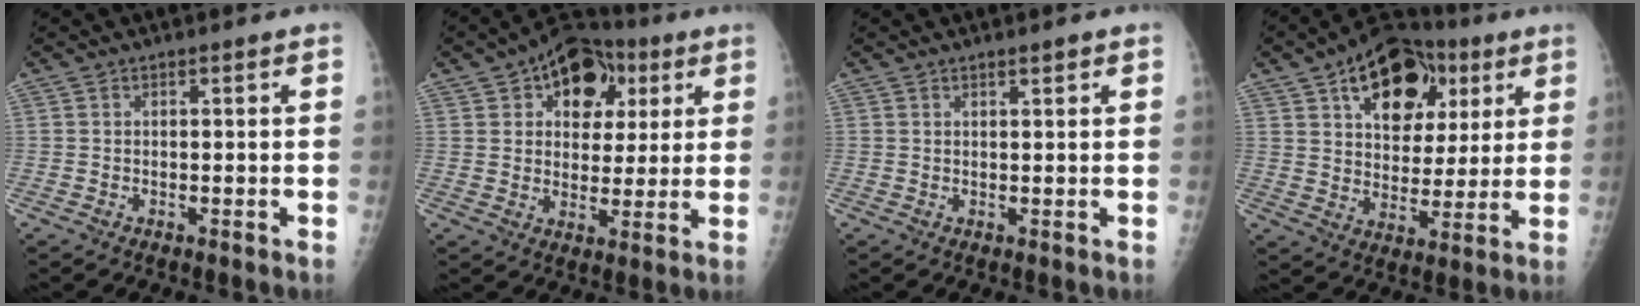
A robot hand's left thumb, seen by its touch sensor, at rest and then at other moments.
{"total": 13.8, "force": [5.6, 9.4, 8.4], "torque": [-0.063, -0.001, 0.080]}
{"total": 1.1, "force": [0.8, 0.3, 0.7], "torque": [-0.008, -0.004, 0.012]}
{"total": 19.0, "force": [8.4, 11.9, 12.2], "torque": [-0.133, -0.006, 0.129]}